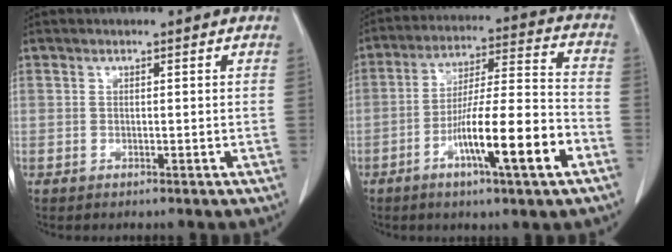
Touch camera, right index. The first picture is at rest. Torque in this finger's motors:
{"motor_torque": [1.88, -0.26, 1.05, 0.21]}